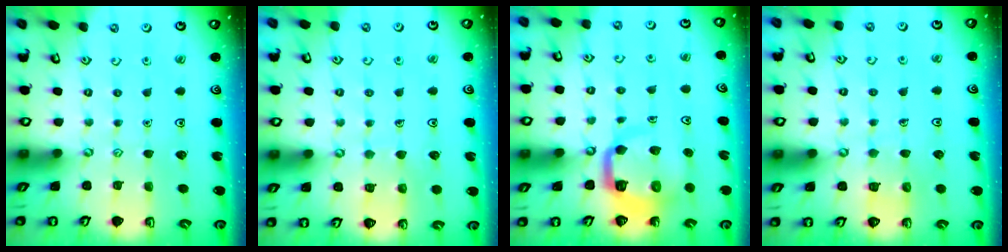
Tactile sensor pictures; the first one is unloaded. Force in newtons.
{"total": 6.5, "press": 6.4, "slide": 0.5}
{"total": 9.1, "press": 9.0, "slide": 1.1}
{"total": 4.4, "press": 4.4, "slide": 0.4}